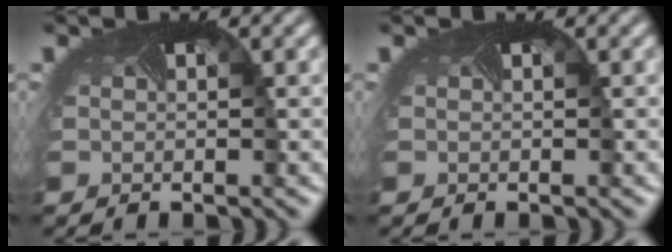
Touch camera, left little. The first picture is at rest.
{"total": 0.0}